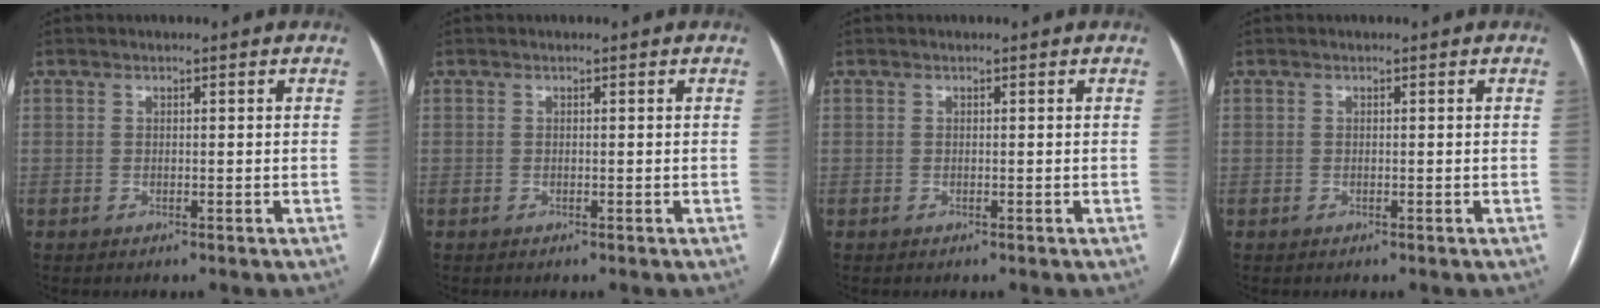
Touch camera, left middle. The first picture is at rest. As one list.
[{"total": 0.0}, {"total": 0.0}, {"total": 0.0}]